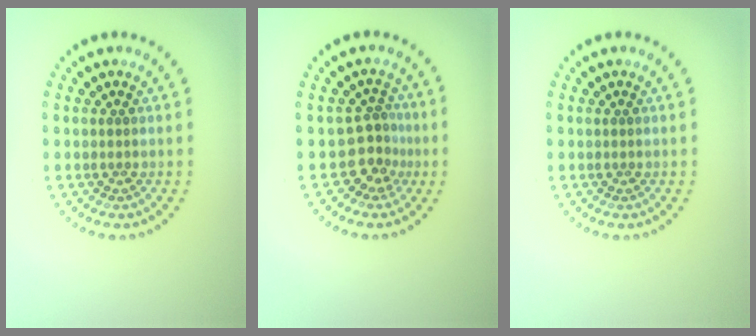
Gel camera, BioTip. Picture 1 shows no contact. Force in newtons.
{"total": 2.8, "press": 2.0, "slide": 2.0}
{"total": 0.0}